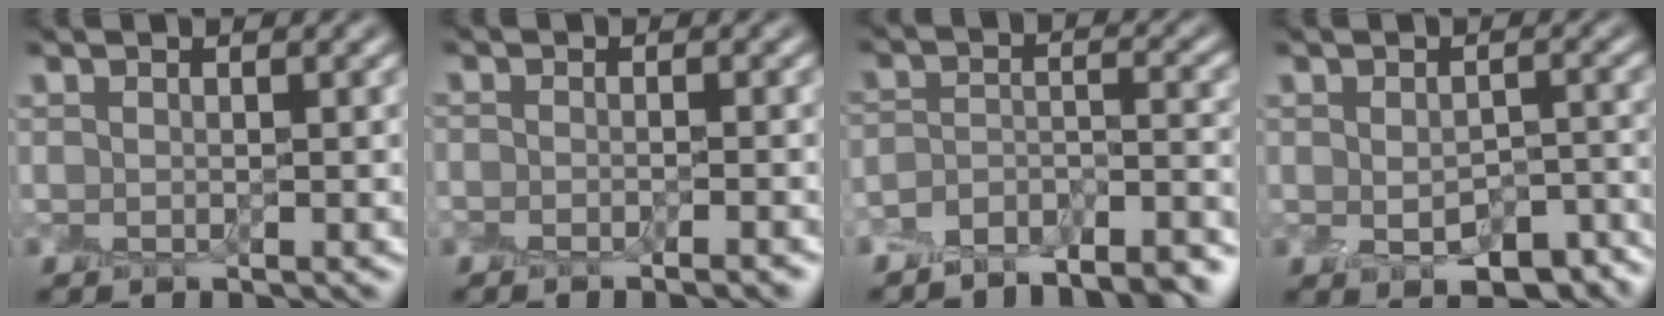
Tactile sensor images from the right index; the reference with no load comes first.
{"total": 1.4, "force": [-1.1, 0.1, 0.7], "torque": [0.004, 0.004, -0.019]}
{"total": 5.9, "force": [-5.5, 1.3, 1.8], "torque": [-0.028, -0.001, -0.087]}
{"total": 5.1, "force": [-2.3, 2.6, 3.8], "torque": [-0.050, -0.005, -0.022]}